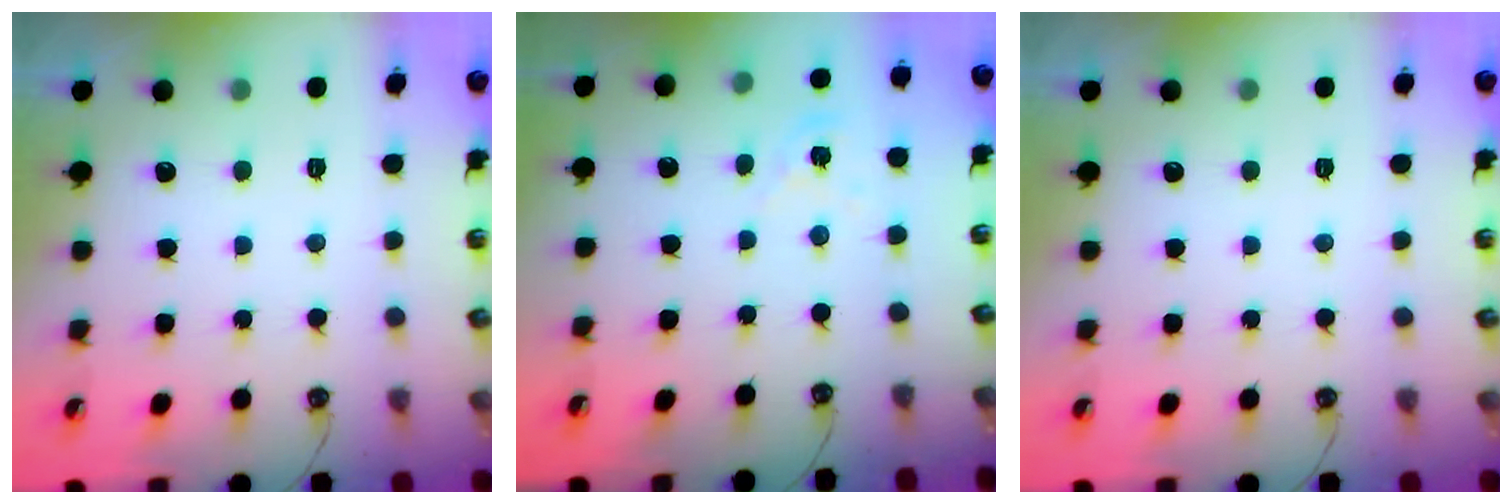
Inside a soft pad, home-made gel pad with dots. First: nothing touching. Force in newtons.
{"total": 4.3, "press": 4.3, "slide": 0.5}
{"total": 0.0}